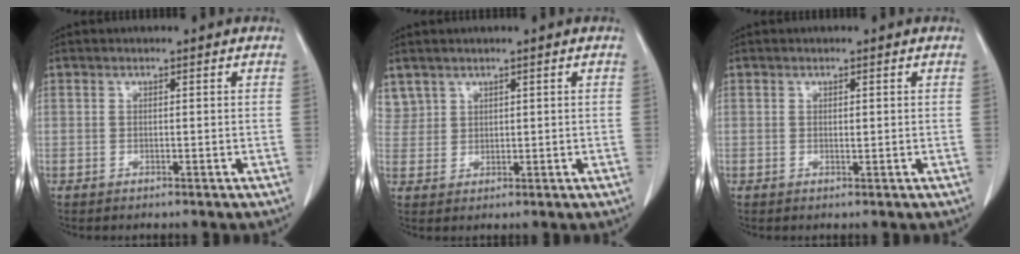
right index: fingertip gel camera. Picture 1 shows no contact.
{"total": 3.2, "force": [2.4, 2.1, 0.0], "torque": [0.008, 0.006, 0.050]}
{"total": 0.7, "force": [0.1, 0.3, 0.6], "torque": [-0.010, -0.001, 0.002]}